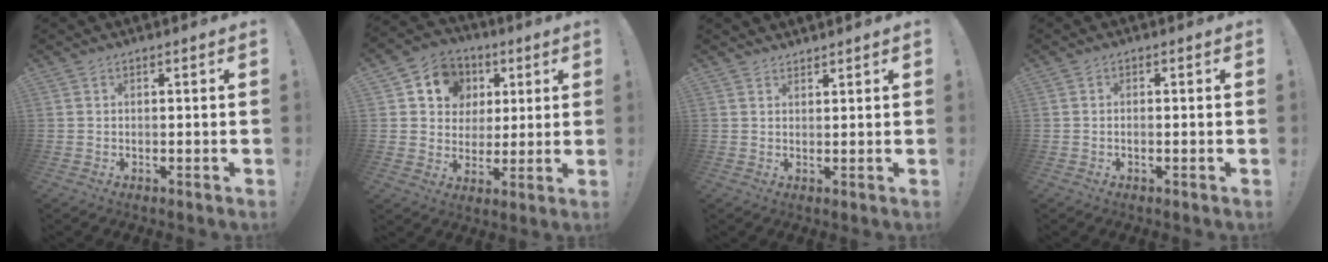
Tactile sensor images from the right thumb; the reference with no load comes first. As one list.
[{"total": 10.3, "force": [3.4, 9.2, 3.1], "torque": [-0.046, -0.015, 0.071]}, {"total": 1.5, "force": [1.4, 0.2, -0.3], "torque": [0.013, -0.012, 0.026]}, {"total": 1.0, "force": [-0.6, 0.1, 0.8], "torque": [-0.017, 0.002, -0.010]}]